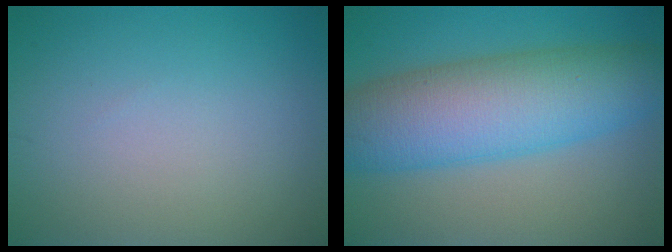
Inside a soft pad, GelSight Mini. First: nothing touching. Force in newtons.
{"total": 10.2, "press": 10.2, "slide": 0.1}